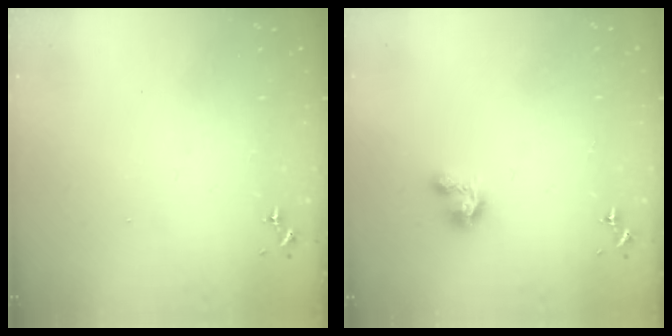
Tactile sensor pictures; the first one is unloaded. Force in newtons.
{"total": 5.3, "press": 5.3, "slide": 0.3}